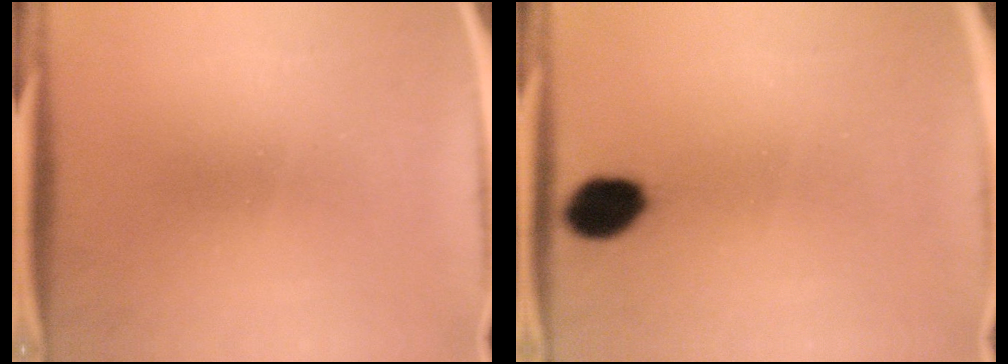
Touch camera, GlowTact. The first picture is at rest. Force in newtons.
{"total": 7.0}